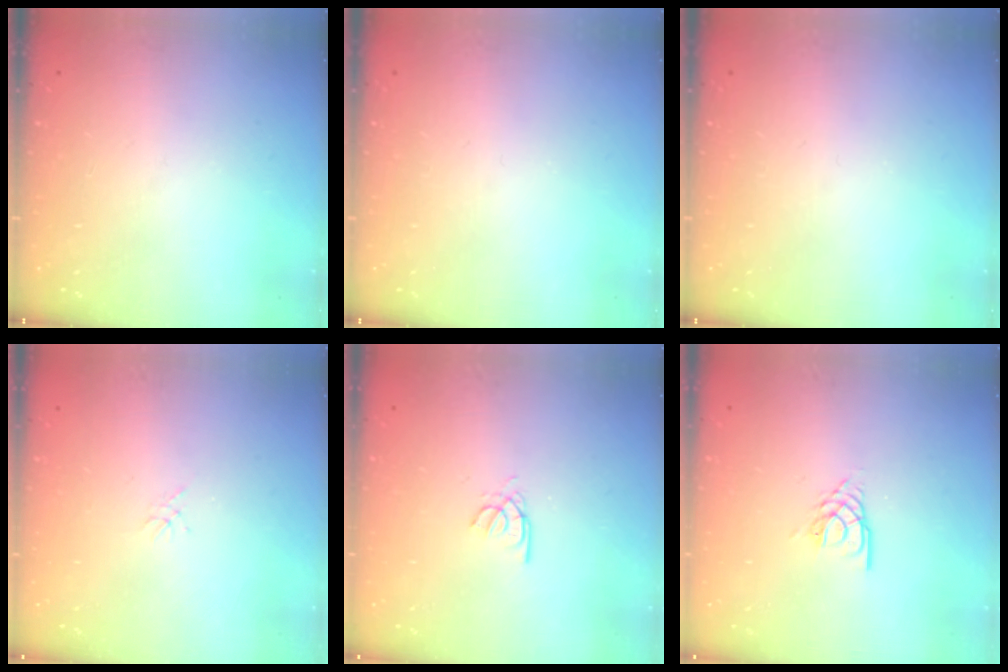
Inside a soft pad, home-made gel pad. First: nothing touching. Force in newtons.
{"total": 0.0}
{"total": 0.0}
{"total": 0.0}
{"total": 2.6, "press": 2.6, "slide": 0.3}
{"total": 2.5, "press": 2.4, "slide": 0.4}